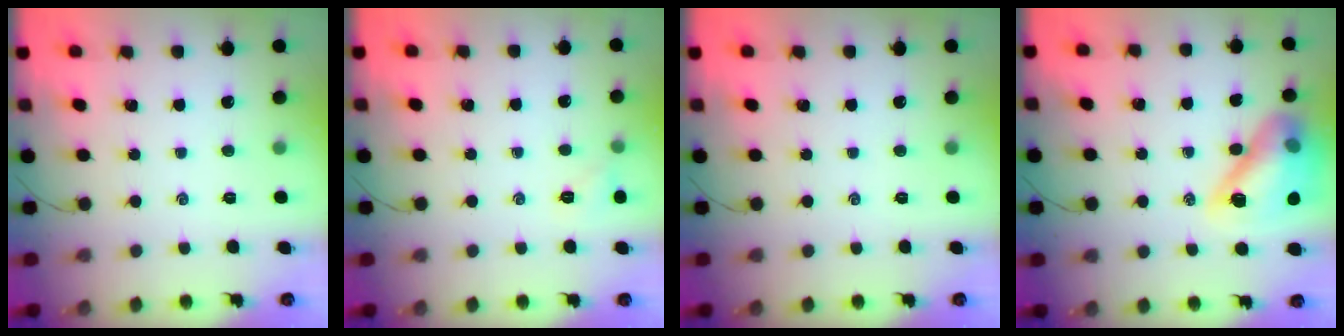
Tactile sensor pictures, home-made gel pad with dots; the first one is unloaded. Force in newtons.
{"total": 4.8, "press": 4.6, "slide": 1.5}
{"total": 0.0}
{"total": 16.6, "press": 16.5, "slide": 2.6}